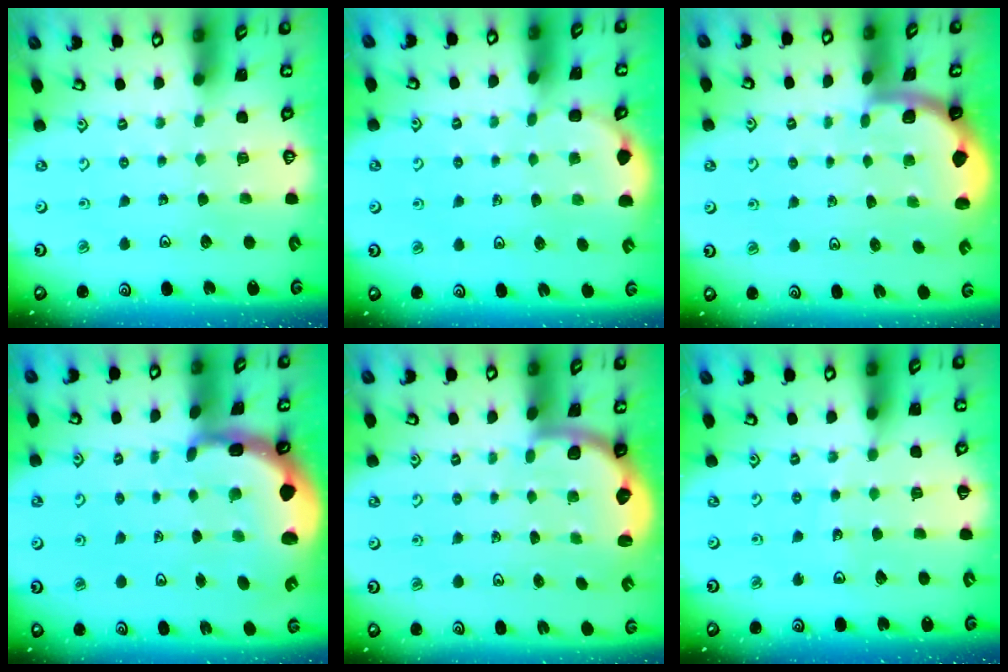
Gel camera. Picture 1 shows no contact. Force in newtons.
{"total": 2.4, "press": 1.0, "slide": 2.1}
{"total": 1.4, "press": 1.4, "slide": 0.1}
{"total": 3.8, "press": 3.6, "slide": 1.0}
{"total": 2.2, "press": 2.1, "slide": 0.8}
{"total": 2.7, "press": 2.7, "slide": 0.3}